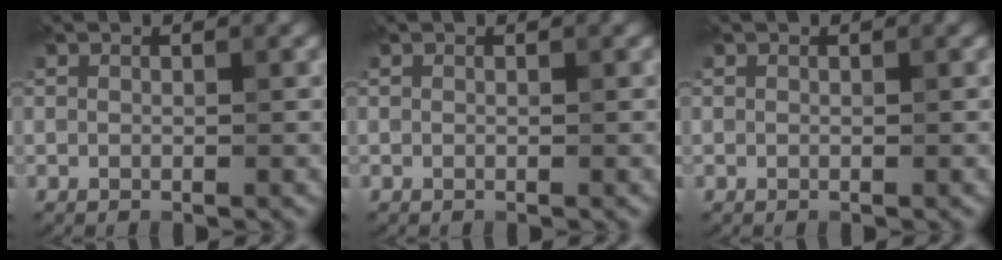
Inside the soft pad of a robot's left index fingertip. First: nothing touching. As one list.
[{"total": 0.0}, {"total": 0.0}]